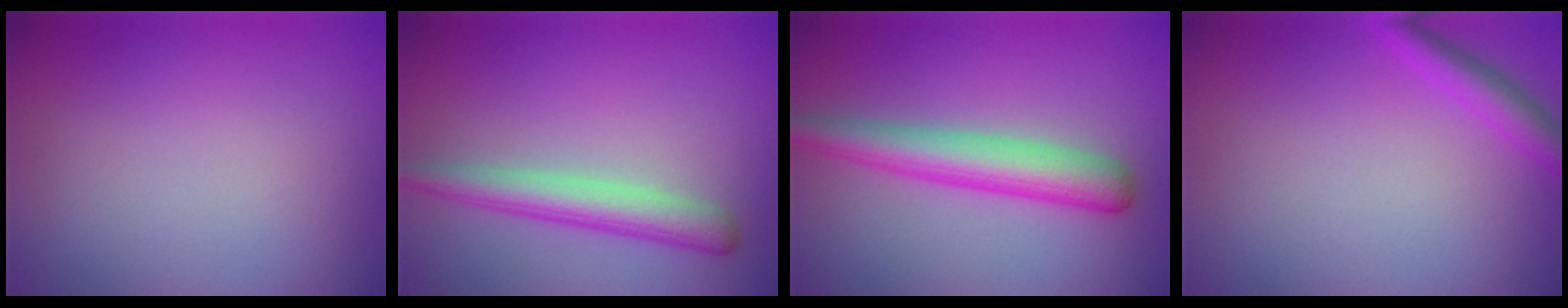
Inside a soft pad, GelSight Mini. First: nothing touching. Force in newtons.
{"total": 3.7, "press": 3.7, "slide": 0.1}
{"total": 5.0, "press": 5.0, "slide": 0.2}
{"total": 2.5, "press": 2.4, "slide": 0.1}